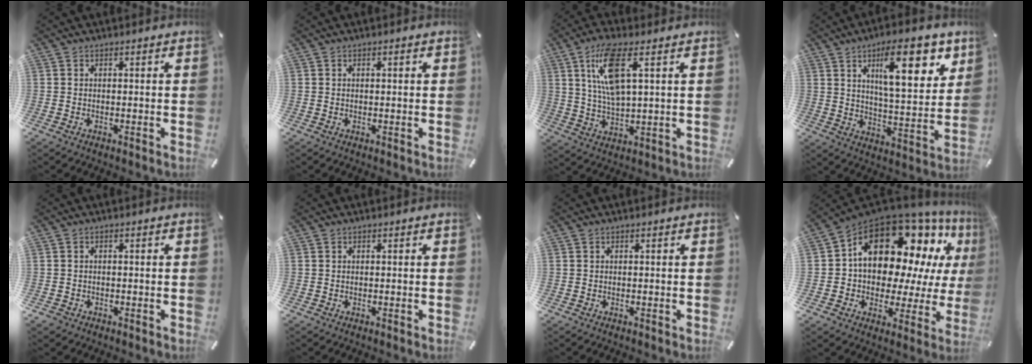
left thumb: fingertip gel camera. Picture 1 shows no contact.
{"total": 0.8, "force": [0.2, 0.2, 0.7], "torque": [-0.013, 0.002, 0.002]}
{"total": 11.7, "force": [4.6, 3.8, 10.1], "torque": [-0.211, -0.008, 0.078]}
{"total": 18.1, "force": [8.6, 6.8, 14.5], "torque": [-0.207, -0.027, 0.131]}
{"total": 1.1, "force": [-0.6, 0.9, 0.3], "torque": [-0.005, 0.004, -0.014]}
{"total": 0.0}
{"total": 0.0}
{"total": 18.5, "force": [8.4, 11.9, 11.3], "torque": [-0.200, -0.068, 0.141]}